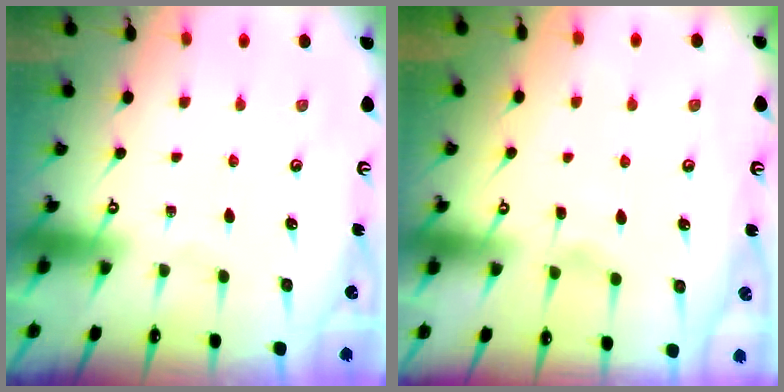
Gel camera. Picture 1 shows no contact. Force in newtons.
{"total": 2.2, "press": 2.2, "slide": 0.3}